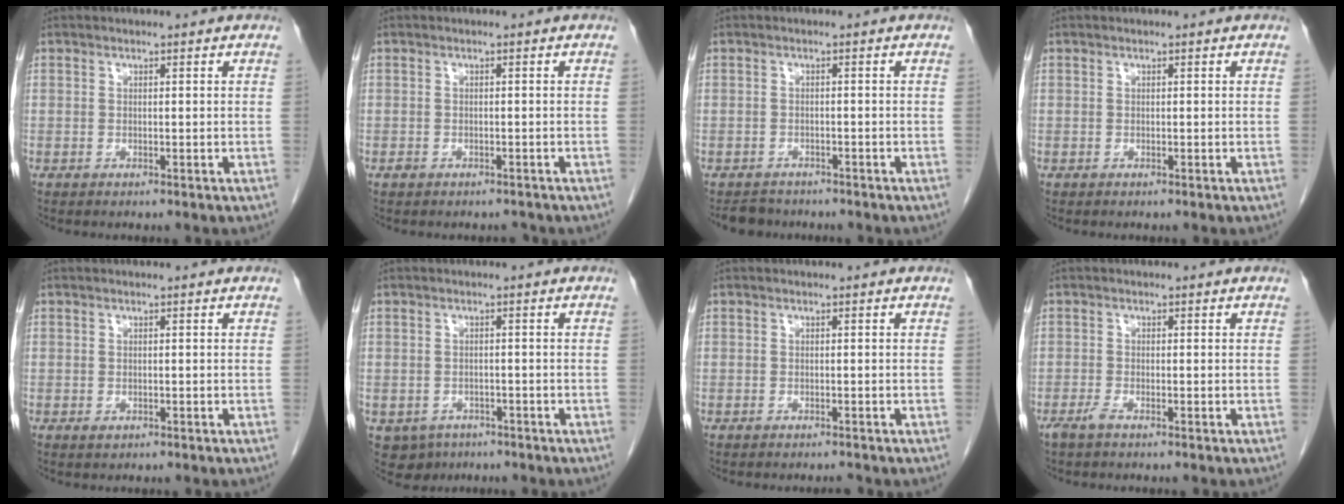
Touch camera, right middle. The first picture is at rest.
{"total": 1.5, "force": [-1.2, 0.8, 0.4], "torque": [-0.008, 0.002, -0.015]}
{"total": 3.1, "force": [-2.9, 1.2, 0.0], "torque": [-0.007, -0.006, -0.045]}
{"total": 0.0}
{"total": 0.7, "force": [-0.3, 0.5, 0.4], "torque": [-0.007, 0.000, 0.000]}
{"total": 4.5, "force": [-2.8, 3.5, 0.9], "torque": [-0.011, 0.004, -0.035]}
{"total": 0.6, "force": [-0.6, 0.0, 0.1], "torque": [-0.007, -0.003, -0.008]}
{"total": 1.3, "force": [-1.0, 0.0, 0.8], "torque": [-0.021, -0.003, -0.022]}